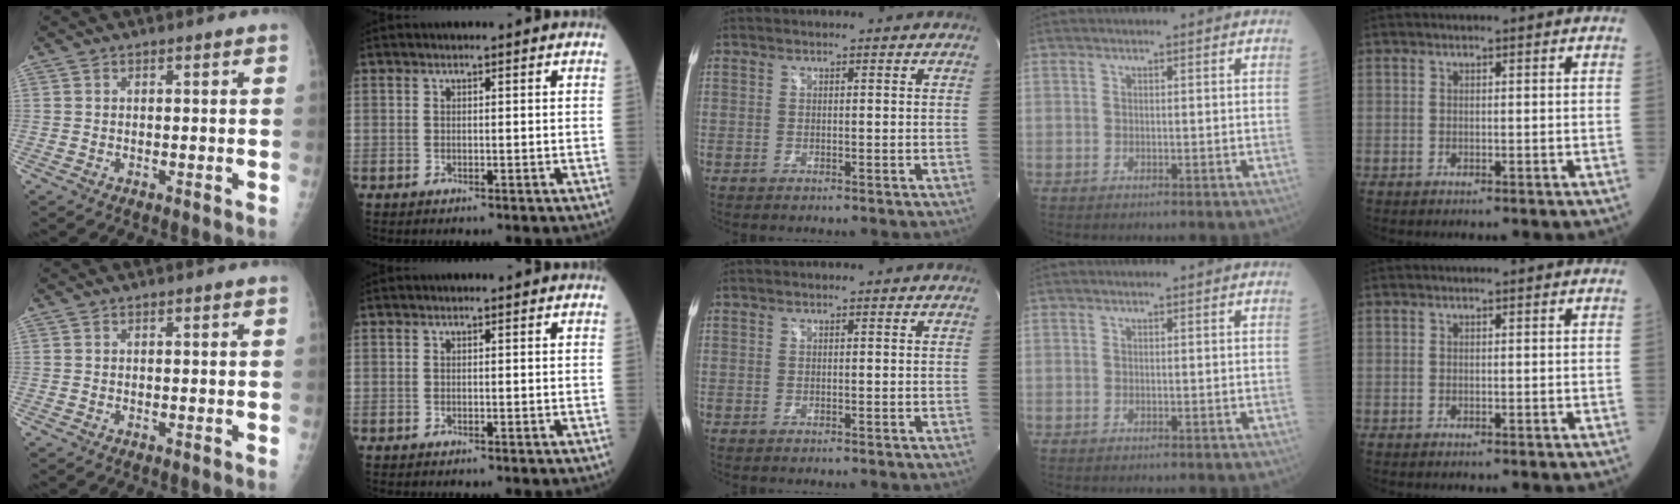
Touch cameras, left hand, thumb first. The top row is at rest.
{}